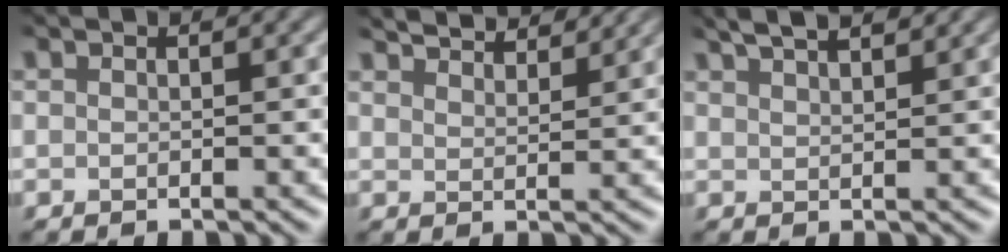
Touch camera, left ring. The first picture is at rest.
{"total": 5.1, "force": [4.7, 0.9, 1.7], "torque": [-0.022, 0.006, 0.059]}
{"total": 4.8, "force": [3.6, 1.5, 2.8], "torque": [-0.027, 0.022, 0.035]}